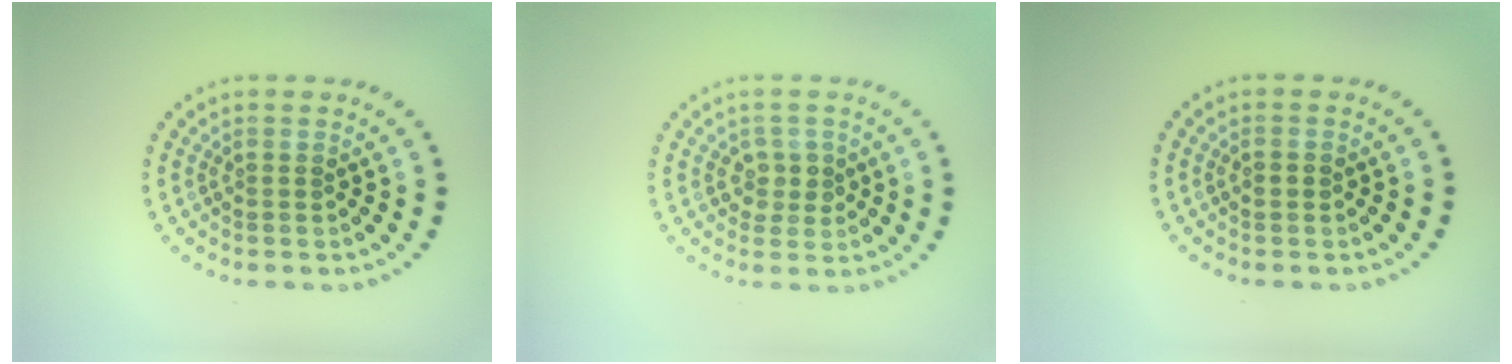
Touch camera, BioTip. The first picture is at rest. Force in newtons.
{"total": 1.7, "press": 1.6, "slide": 0.5}
{"total": 1.2, "press": 1.2, "slide": 0.1}